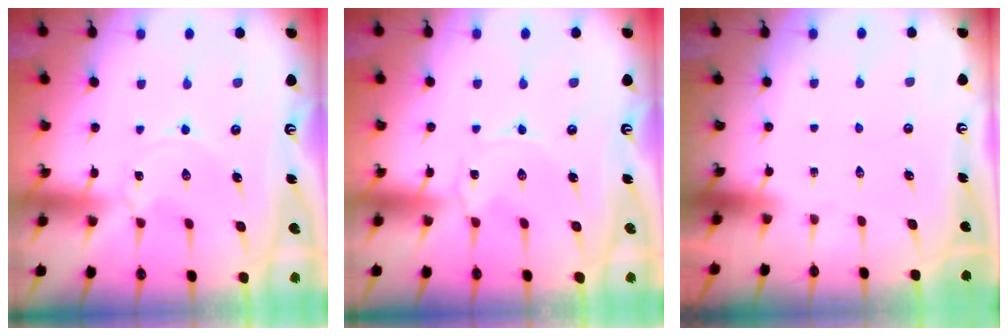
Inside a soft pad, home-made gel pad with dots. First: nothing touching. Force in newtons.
{"total": 0.0}
{"total": 0.0}